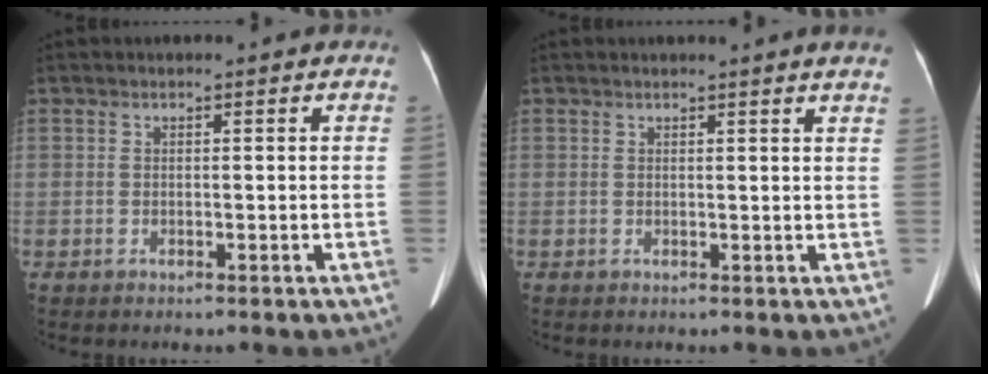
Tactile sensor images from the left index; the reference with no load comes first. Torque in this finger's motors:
{"motor_torque": [0.87, -0.90, 0.34, 0.07]}